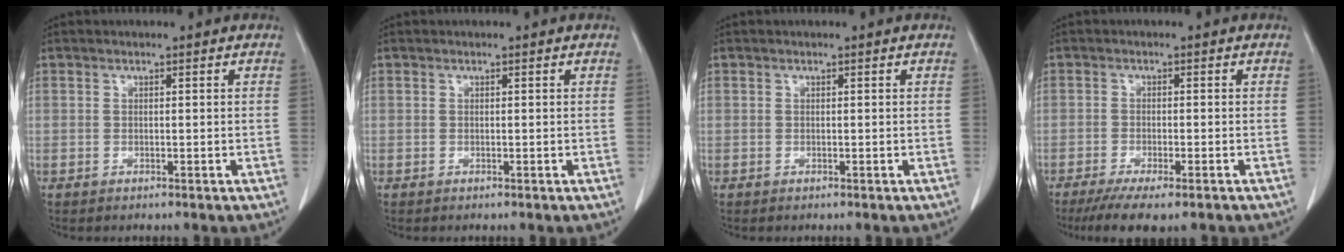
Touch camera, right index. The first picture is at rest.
{"total": 0.0}
{"total": 0.0}
{"total": 8.8, "force": [-6.8, 1.5, 5.5], "torque": [-0.079, -0.018, -0.103]}